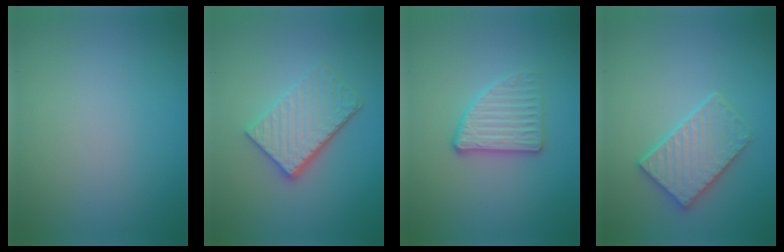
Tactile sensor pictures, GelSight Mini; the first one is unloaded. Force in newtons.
{"total": 4.4, "press": 3.5, "slide": 2.7}
{"total": 2.8, "press": 2.5, "slide": 1.2}
{"total": 3.4, "press": 3.4, "slide": 0.3}